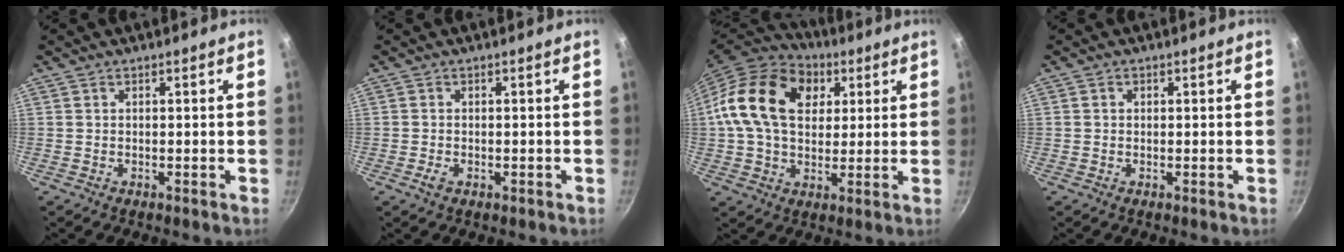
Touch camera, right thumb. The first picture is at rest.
{"total": 1.8, "force": [-0.7, 1.2, 1.2], "torque": [-0.024, 0.000, -0.013]}
{"total": 20.4, "force": [5.1, 14.4, 13.5], "torque": [-0.226, 0.013, 0.076]}
{"total": 0.8, "force": [0.1, 0.7, 0.3], "torque": [-0.004, 0.005, 0.001]}